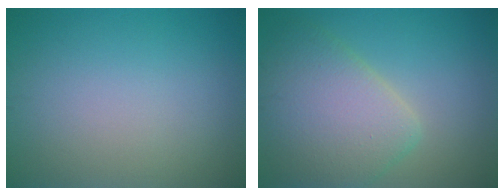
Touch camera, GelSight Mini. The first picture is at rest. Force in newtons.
{"total": 6.8, "press": 6.8, "slide": 0.4}